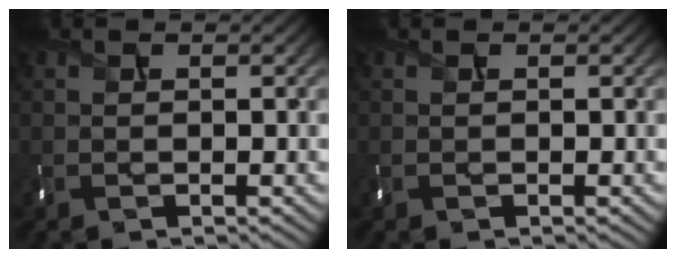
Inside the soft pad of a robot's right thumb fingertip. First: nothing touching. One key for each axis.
{"total": 0.0}